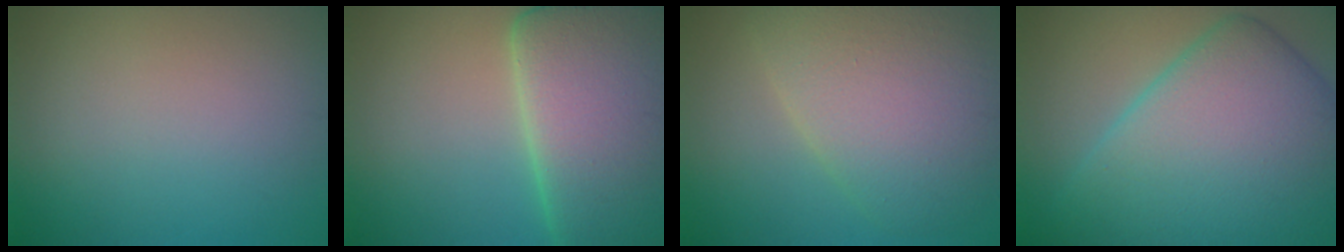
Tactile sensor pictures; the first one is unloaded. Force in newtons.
{"total": 15.1, "press": 15.1, "slide": 0.9}
{"total": 8.1, "press": 8.1, "slide": 0.3}
{"total": 13.3, "press": 13.3, "slide": 0.3}